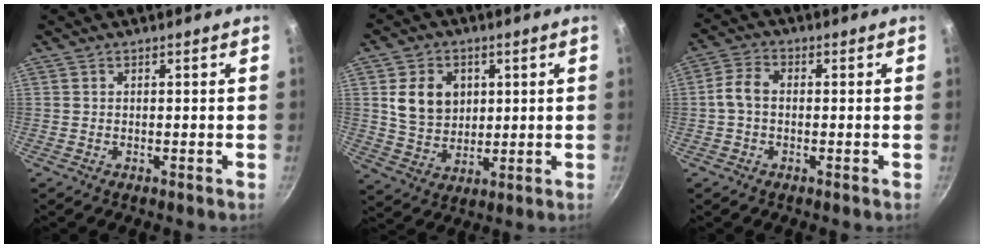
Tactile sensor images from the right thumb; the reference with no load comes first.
{"total": 10.2, "force": [2.6, 8.1, 5.6], "torque": [-0.064, -0.013, 0.056]}
{"total": 4.8, "force": [-0.4, 3.3, 3.5], "torque": [-0.068, 0.017, -0.015]}